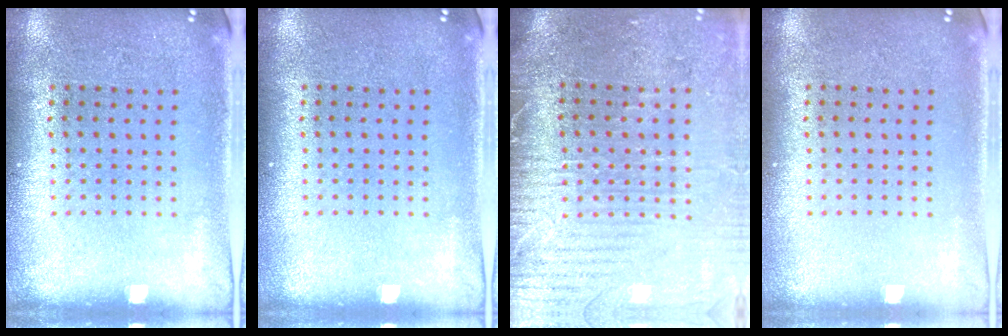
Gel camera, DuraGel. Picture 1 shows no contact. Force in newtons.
{"total": 0.0}
{"total": 3.5, "press": 3.3, "slide": 1.3}
{"total": 0.0}